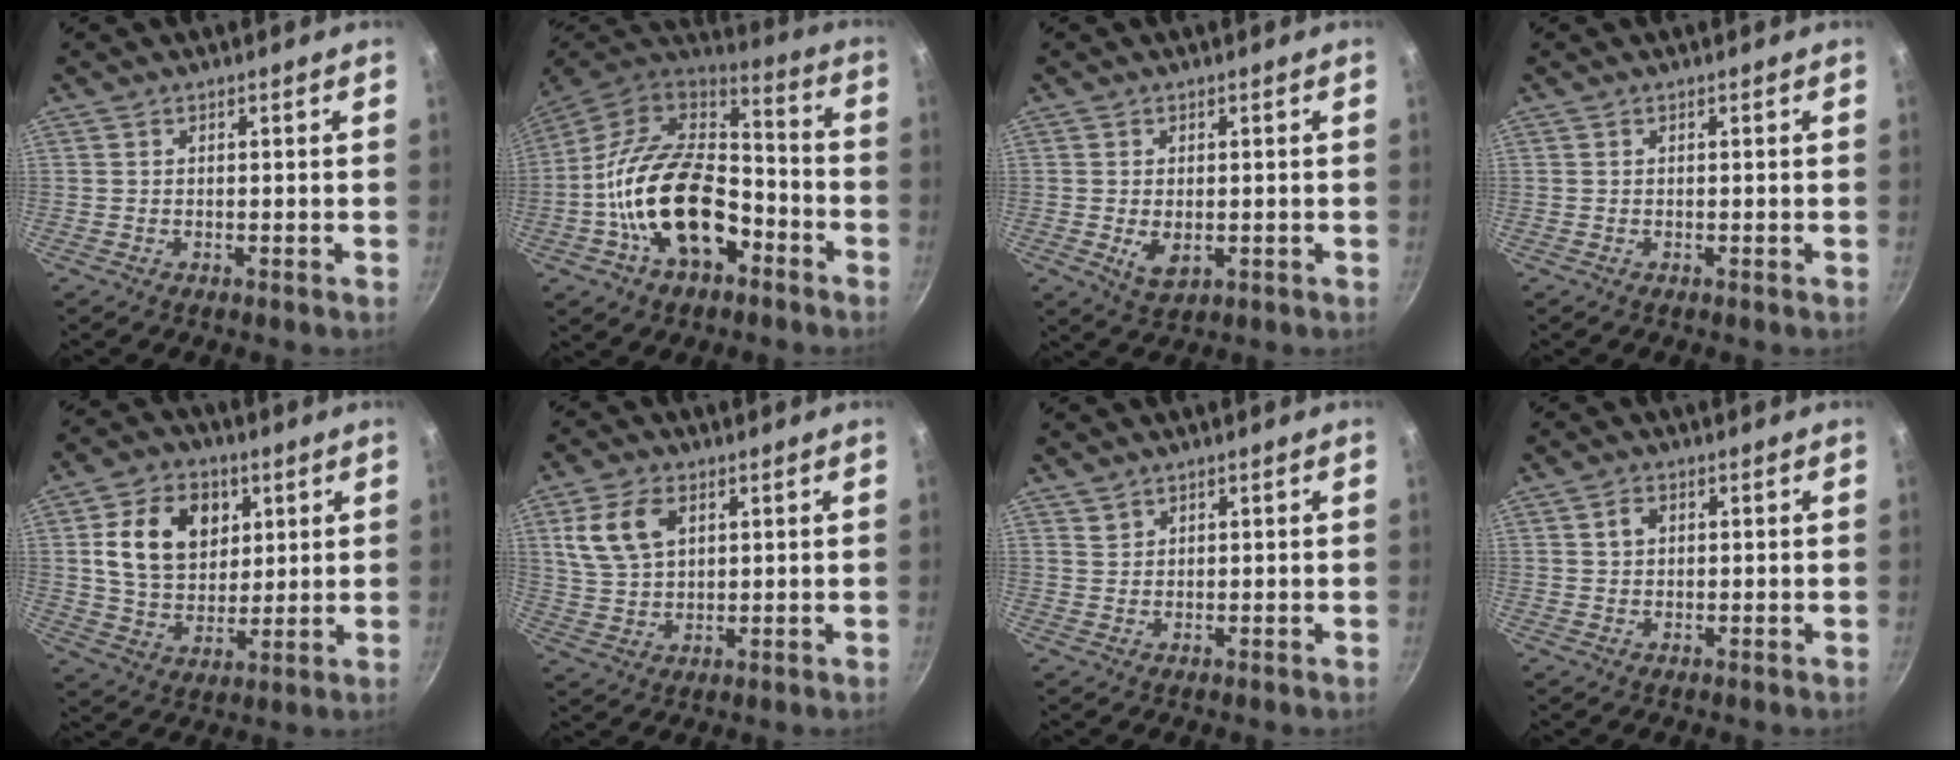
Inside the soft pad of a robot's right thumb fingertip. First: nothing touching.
{"total": 23.5, "force": [-7.4, 14.4, 17.0], "torque": [-0.277, 0.058, -0.132]}
{"total": 4.6, "force": [-0.6, 2.8, 3.6], "torque": [-0.056, -0.011, -0.002]}
{"total": 0.0}
{"total": 14.7, "force": [4.3, 10.9, 8.9], "torque": [-0.127, -0.007, 0.072]}
{"total": 9.5, "force": [3.5, 6.1, 6.5], "torque": [-0.114, -0.005, 0.070]}
{"total": 1.4, "force": [1.1, 0.9, 0.2], "torque": [0.009, 0.002, 0.022]}
{"total": 2.4, "force": [0.6, 1.9, 1.3], "torque": [-0.014, 0.006, 0.011]}